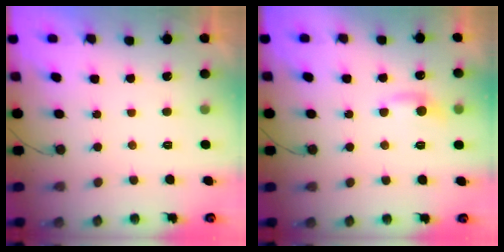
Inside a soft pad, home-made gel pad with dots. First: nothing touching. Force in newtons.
{"total": 5.1, "press": 5.1, "slide": 0.7}